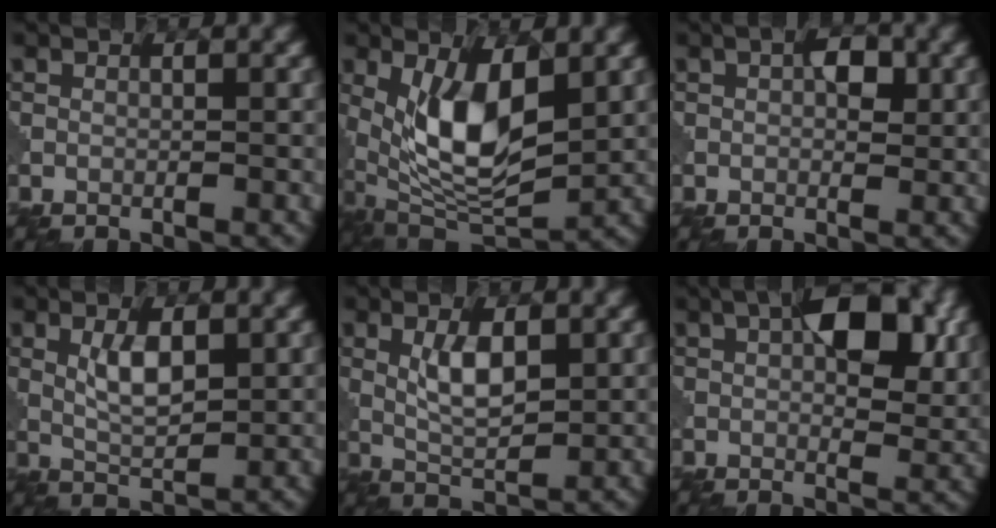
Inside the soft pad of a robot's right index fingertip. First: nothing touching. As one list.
[{"total": 8.8, "force": [2.0, 3.9, 7.6], "torque": [-0.151, -0.013, 0.040]}, {"total": 2.6, "force": [0.8, 1.5, 1.9], "torque": [-0.025, 0.001, 0.012]}, {"total": 3.3, "force": [1.3, 1.3, 2.8], "torque": [-0.057, -0.002, 0.029]}, {"total": 3.7, "force": [1.4, 1.5, 3.1], "torque": [-0.065, -0.003, 0.030]}, {"total": 8.3, "force": [3.0, 4.1, 6.6], "torque": [-0.092, 0.003, 0.044]}]